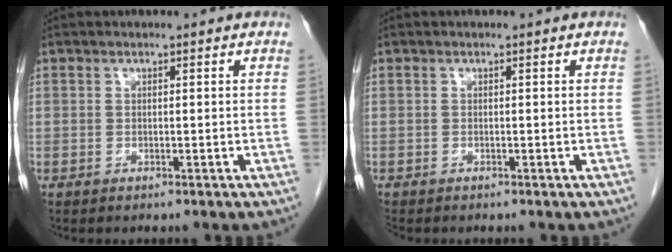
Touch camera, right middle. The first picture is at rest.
{"total": 0.6, "force": [-0.5, 0.2, 0.1], "torque": [-0.007, -0.001, -0.014]}